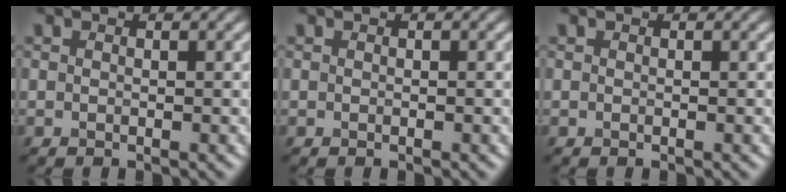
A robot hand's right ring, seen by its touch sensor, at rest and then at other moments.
{"total": 0.0}
{"total": 0.0}